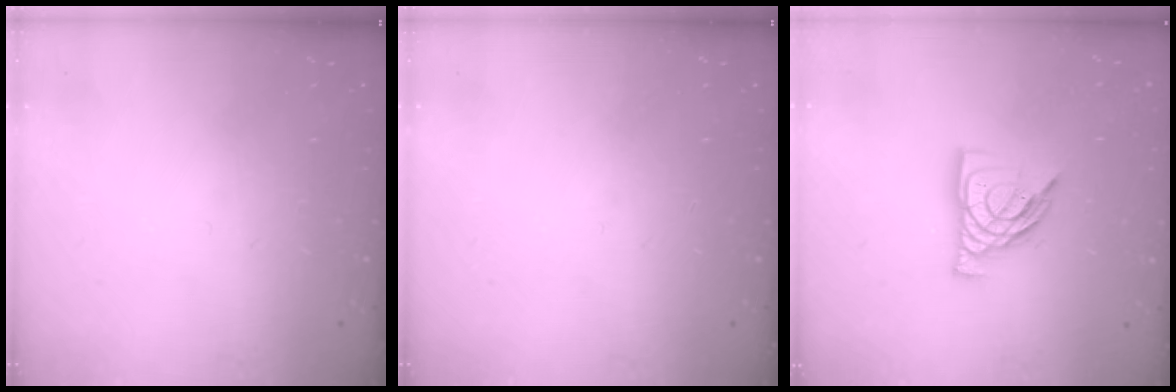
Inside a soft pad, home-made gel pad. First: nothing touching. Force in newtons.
{"total": 0.0}
{"total": 12.2, "press": 12.1, "slide": 1.2}